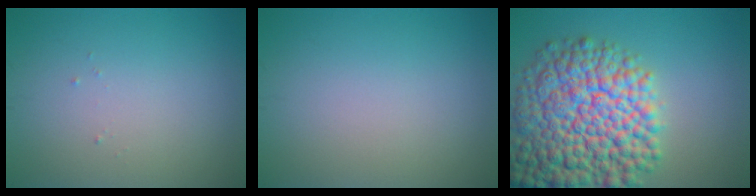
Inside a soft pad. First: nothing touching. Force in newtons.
{"total": 0.0}
{"total": 14.5, "press": 14.5, "slide": 0.6}